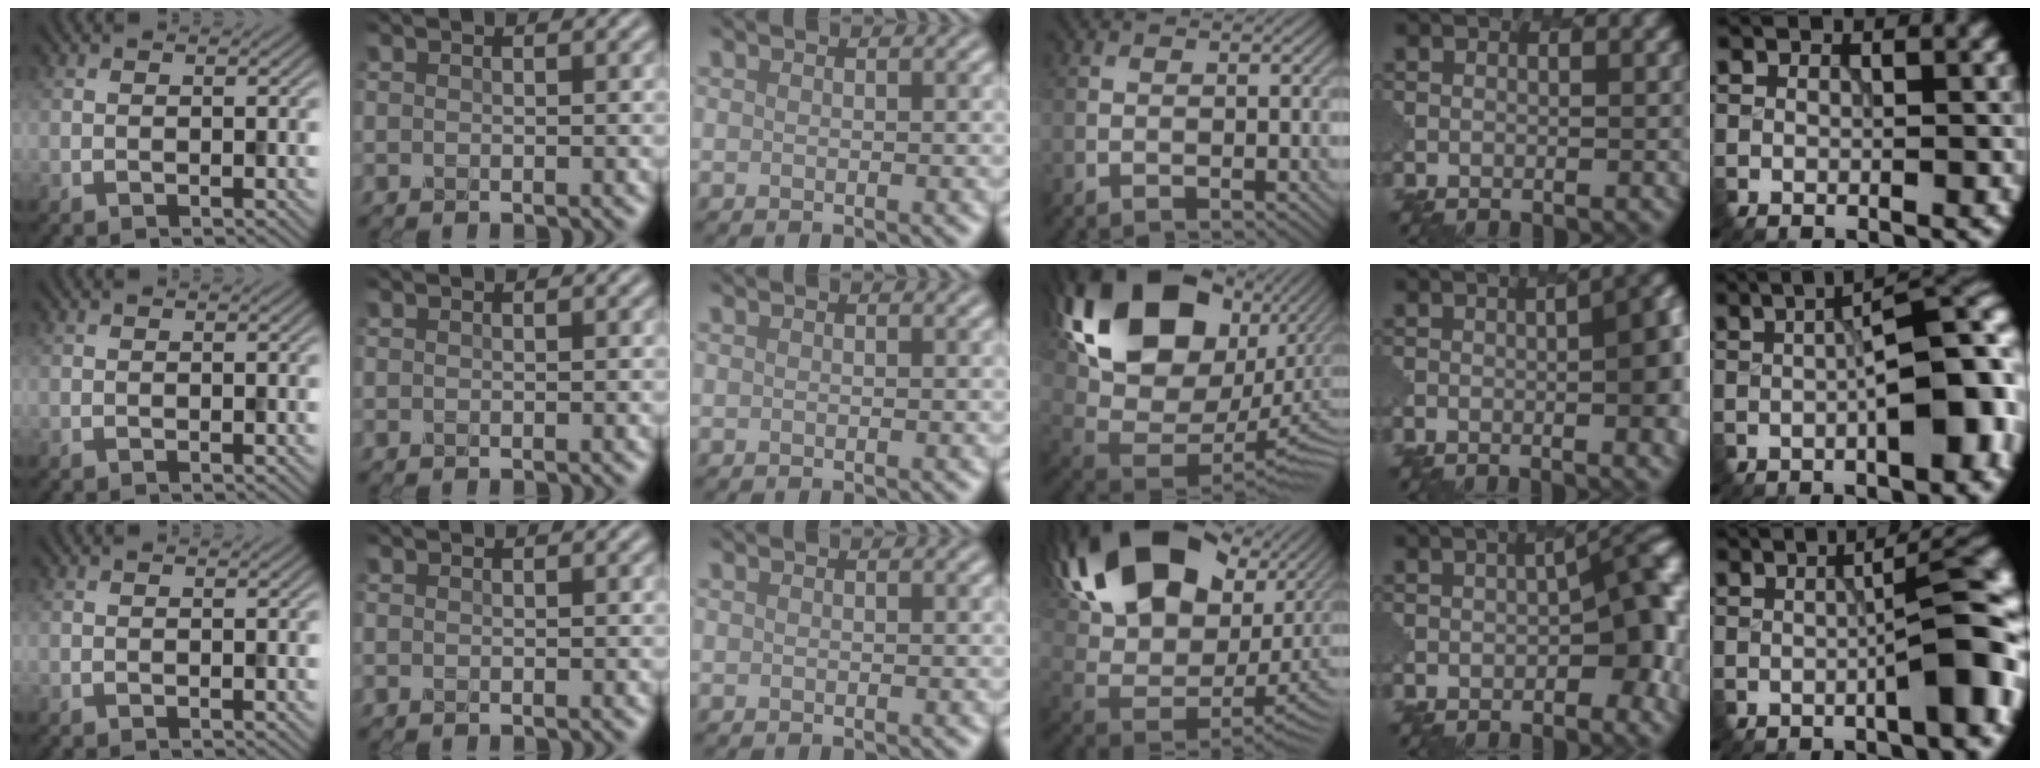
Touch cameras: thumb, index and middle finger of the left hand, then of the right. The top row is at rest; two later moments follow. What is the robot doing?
{"motion": "dispense", "object": "glue stick"}